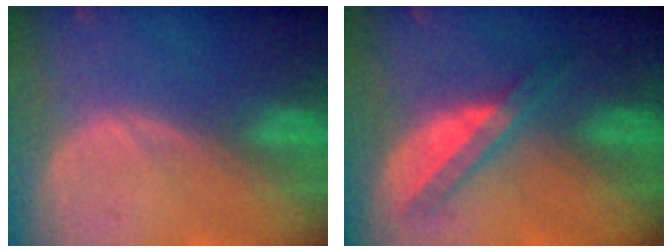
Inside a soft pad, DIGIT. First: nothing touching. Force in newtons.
{"total": 6.0, "press": 5.3, "slide": 2.8}